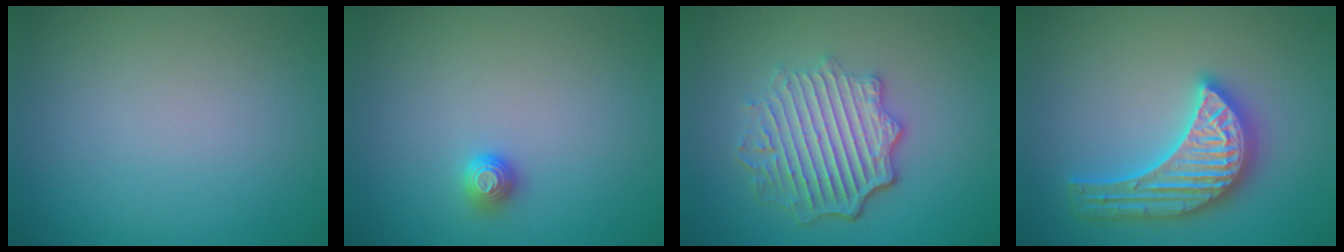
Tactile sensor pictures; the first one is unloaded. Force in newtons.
{"total": 1.1, "press": 1.0, "slide": 0.4}
{"total": 5.9, "press": 4.5, "slide": 3.9}
{"total": 5.6, "press": 5.5, "slide": 0.5}